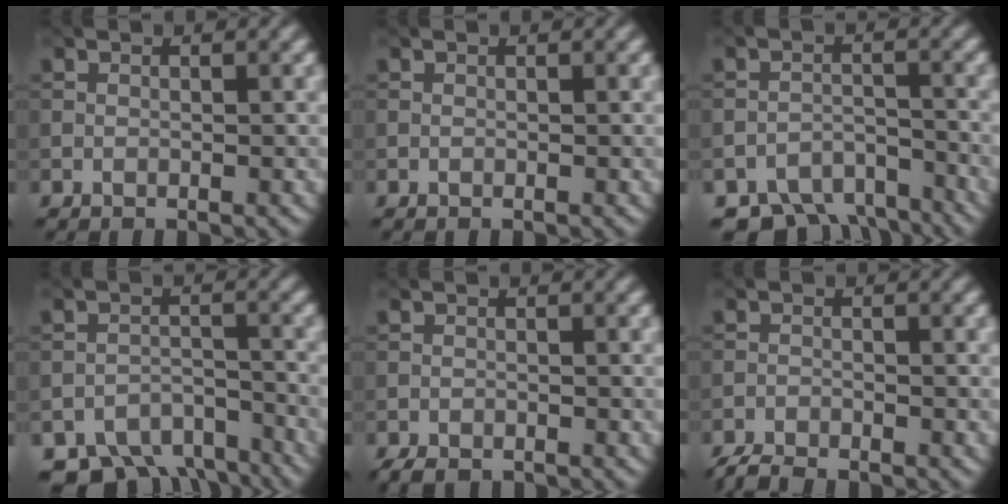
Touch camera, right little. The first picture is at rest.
{"total": 0.0}
{"total": 7.1, "force": [-6.3, 2.7, 1.8], "torque": [-0.021, -0.011, -0.097]}
{"total": 8.5, "force": [-7.5, 3.3, 2.3], "torque": [-0.023, -0.015, -0.110]}
{"total": 1.9, "force": [-1.7, 0.7, 0.6], "torque": [-0.010, -0.005, -0.031]}
{"total": 2.5, "force": [-2.4, 0.3, 0.6], "torque": [-0.015, -0.006, -0.053]}